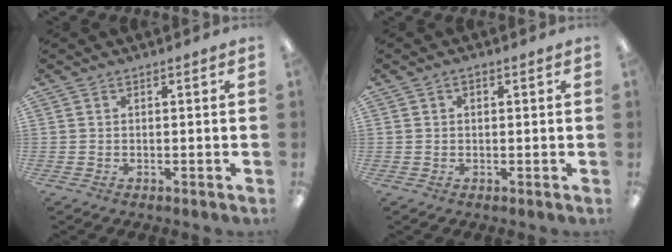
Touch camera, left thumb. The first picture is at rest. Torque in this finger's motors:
{"motor_torque": [0.00, -0.10, -0.18, 0.33, 0.07]}